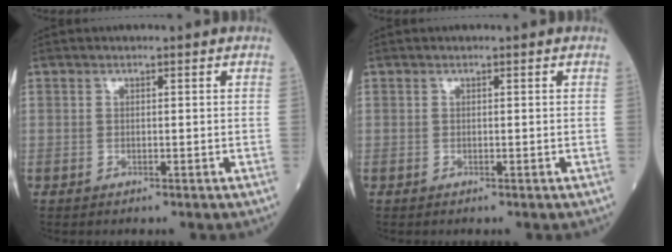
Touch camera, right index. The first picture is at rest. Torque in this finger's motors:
{"motor_torque": [0.00, 0.00, 0.00, 0.00]}